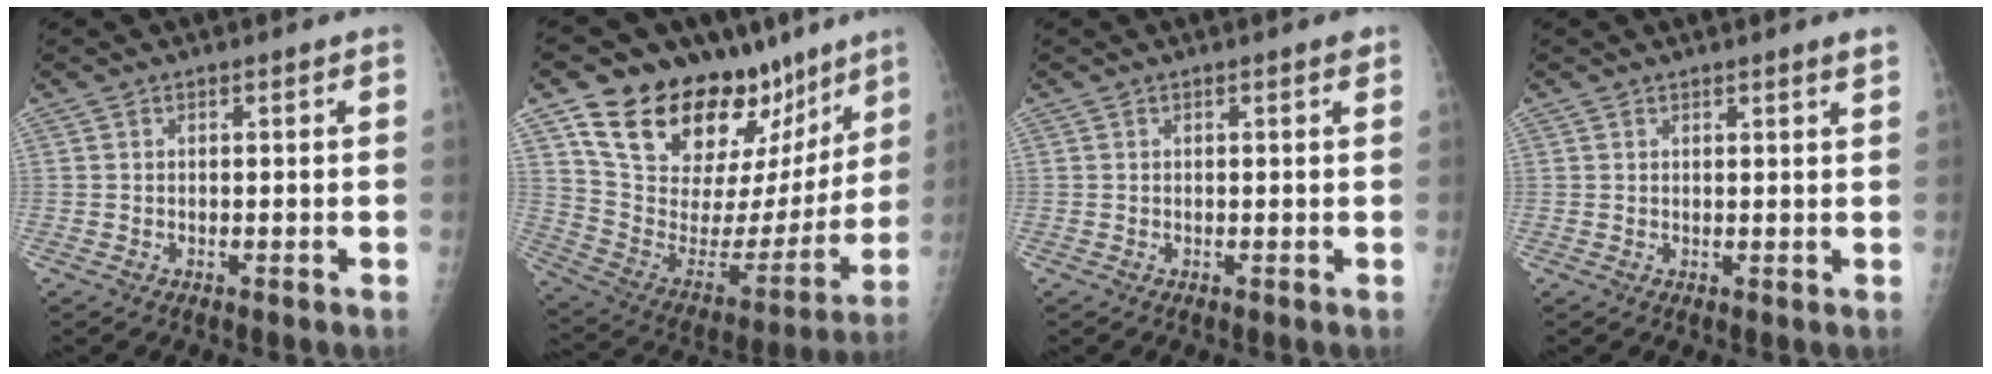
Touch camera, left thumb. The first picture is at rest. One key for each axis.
{"total": 29.3, "fx": 18.9, "fy": 15.2, "fz": 16.5, "tx": -0.219, "ty": -0.058, "tz": 0.309}
{"total": 0.8, "fx": 0.5, "fy": 0.1, "fz": 0.6, "tx": -0.008, "ty": -0.001, "tz": 0.005}
{"total": 1.4, "fx": 1.2, "fy": -0.1, "fz": 0.8, "tx": -0.006, "ty": -0.008, "tz": 0.015}